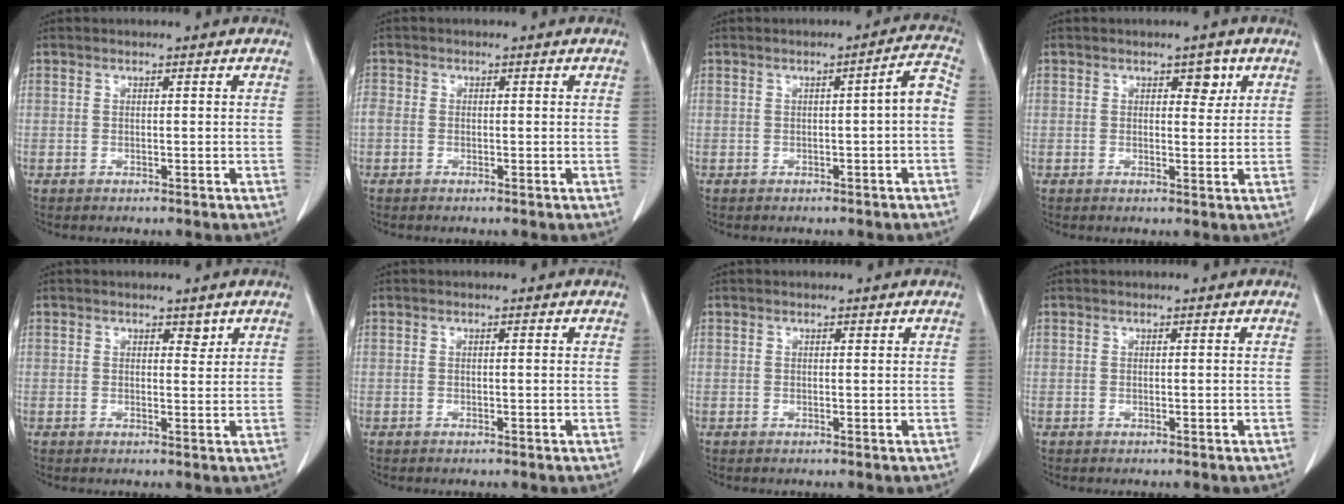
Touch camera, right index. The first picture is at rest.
{"total": 1.8, "force": [-0.2, 1.6, 0.9], "torque": [-0.028, 0.015, -0.003]}
{"total": 3.8, "force": [-0.7, 0.2, 3.7], "torque": [-0.045, 0.012, -0.010]}
{"total": 2.6, "force": [1.3, 1.4, 1.8], "torque": [-0.016, 0.001, 0.016]}
{"total": 1.4, "force": [1.0, 0.8, 0.7], "torque": [-0.005, -0.005, 0.012]}
{"total": 0.0}
{"total": 0.0}
{"total": 0.0}